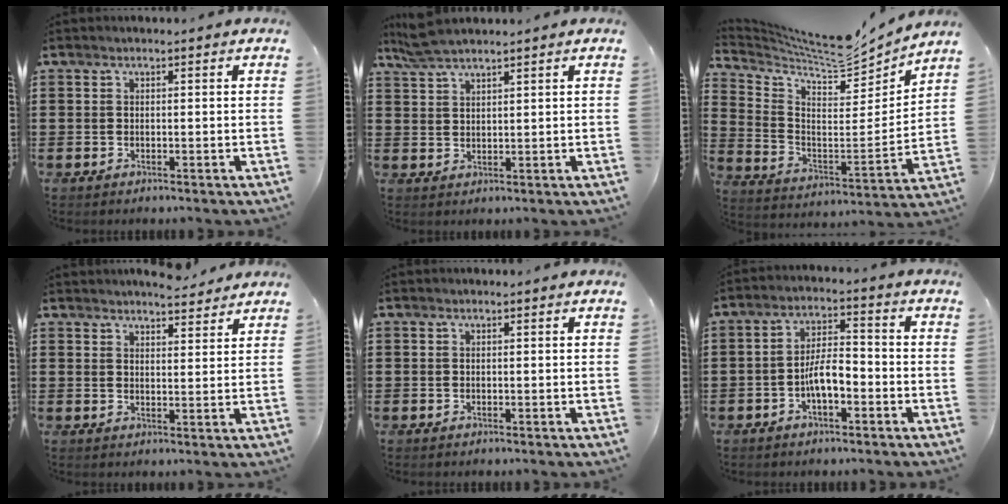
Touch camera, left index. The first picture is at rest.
{"total": 3.7, "force": [3.2, 0.5, 1.7], "torque": [-0.042, -0.003, 0.061]}
{"total": 7.4, "force": [6.8, 1.4, 2.6], "torque": [-0.085, -0.054, 0.114]}
{"total": 4.0, "force": [3.9, 0.4, 0.7], "torque": [-0.015, -0.013, 0.072]}
{"total": 0.0}
{"total": 5.5, "force": [-2.2, 2.0, 4.6], "torque": [-0.101, 0.007, -0.048]}